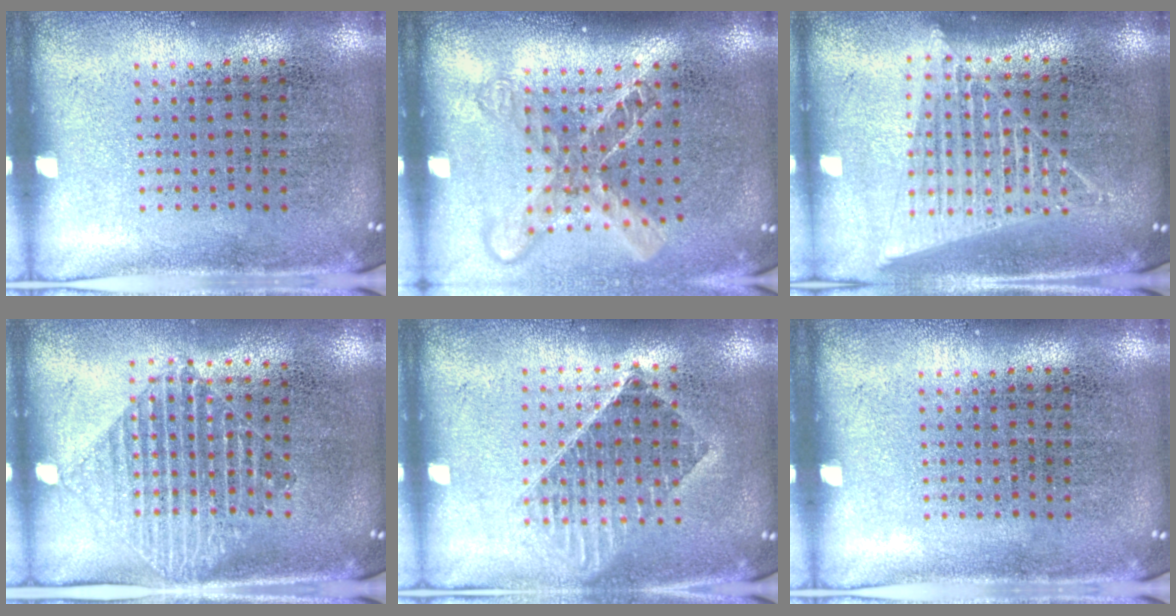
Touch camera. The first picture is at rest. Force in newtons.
{"total": 1.8, "press": 1.4, "slide": 1.2}
{"total": 1.9, "press": 1.7, "slide": 0.8}
{"total": 1.5, "press": 1.3, "slide": 0.7}
{"total": 1.4, "press": 1.2, "slide": 0.7}
{"total": 0.0}